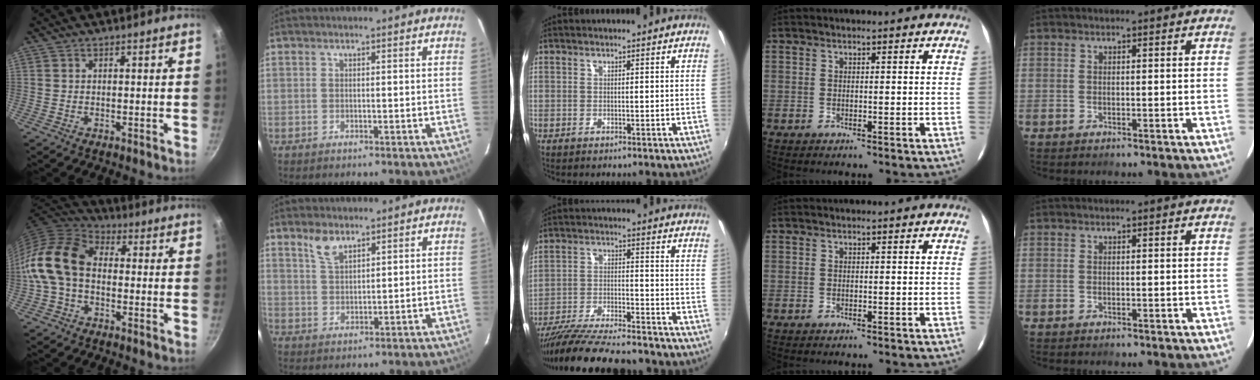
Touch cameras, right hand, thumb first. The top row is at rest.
{"thumb": {"total": 14.5, "force": [-1.0, 10.2, 10.2], "torque": [-0.184, 0.037, -0.042]}, "index": {"total": 4.3, "force": [3.1, 1.7, 2.3], "torque": [-0.045, 0.002, 0.063]}, "middle": {"total": 19.1, "force": [-16.6, 3.0, 9.0], "torque": [-0.176, -0.040, -0.269]}}